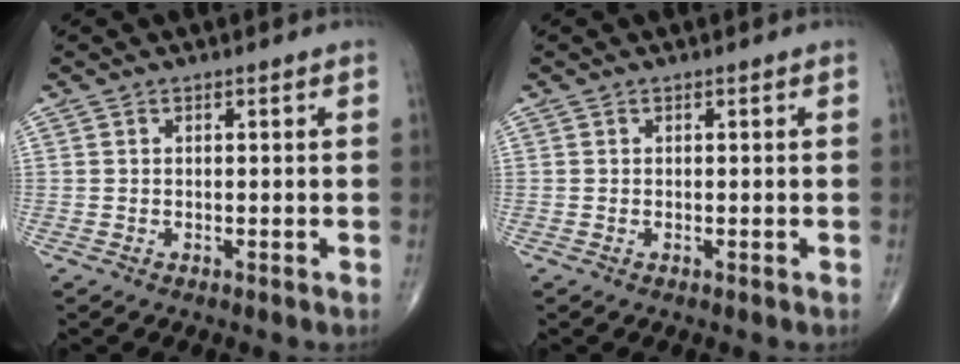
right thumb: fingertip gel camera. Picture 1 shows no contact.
{"total": 0.0}